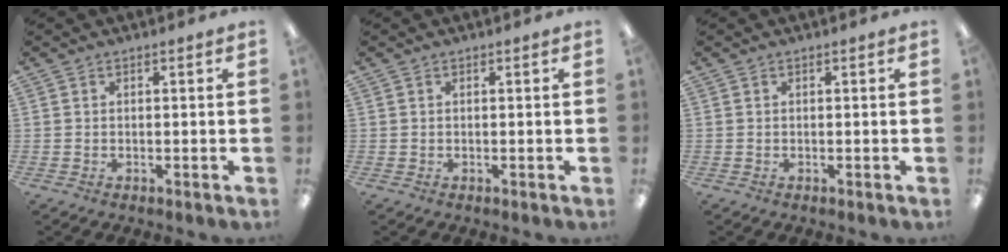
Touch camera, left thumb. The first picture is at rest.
{"total": 0.0}
{"total": 0.0}